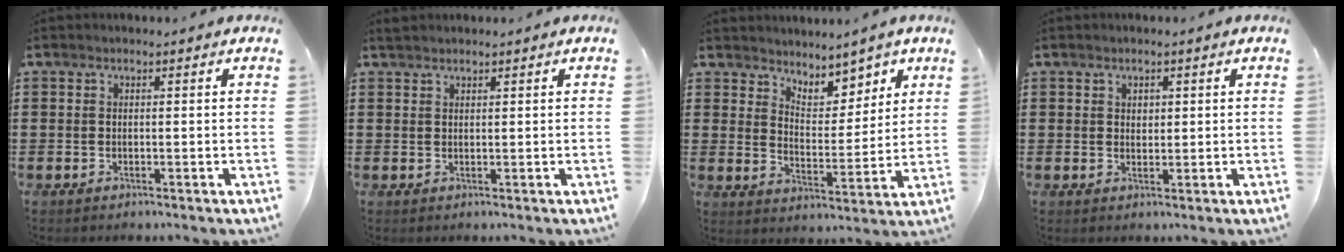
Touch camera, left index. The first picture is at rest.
{"total": 1.1, "force": [1.0, 0.2, 0.2], "torque": [-0.007, 0.001, 0.020]}
{"total": 5.1, "force": [4.4, 2.3, 0.9], "torque": [-0.029, -0.030, 0.072]}
{"total": 1.3, "force": [0.8, 0.9, 0.4], "torque": [-0.002, 0.002, 0.014]}